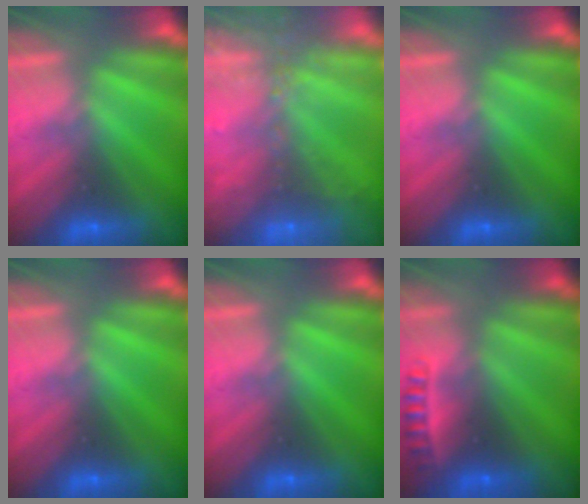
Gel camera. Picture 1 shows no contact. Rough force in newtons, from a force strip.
{"total": 5.9}
{"total": 0.0}
{"total": 0.0}
{"total": 0.0}
{"total": 2.4}